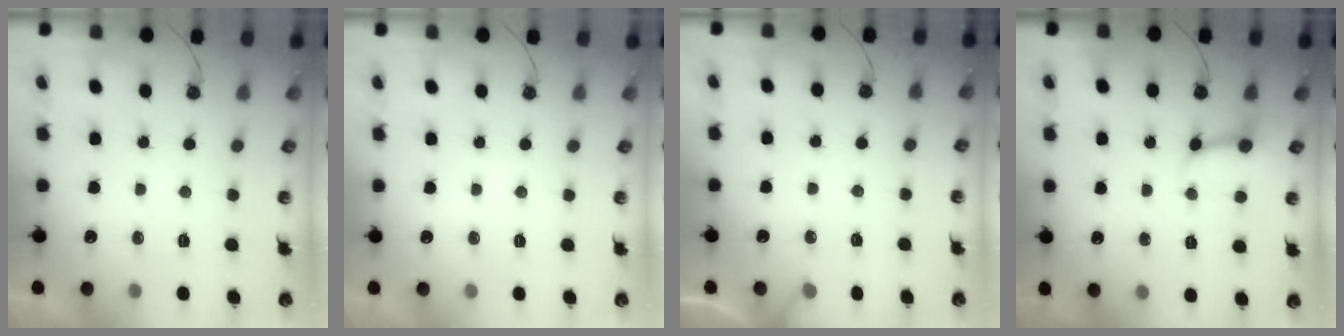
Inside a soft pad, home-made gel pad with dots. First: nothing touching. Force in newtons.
{"total": 0.0}
{"total": 5.3, "press": 5.2, "slide": 0.4}
{"total": 5.9, "press": 5.9, "slide": 0.7}